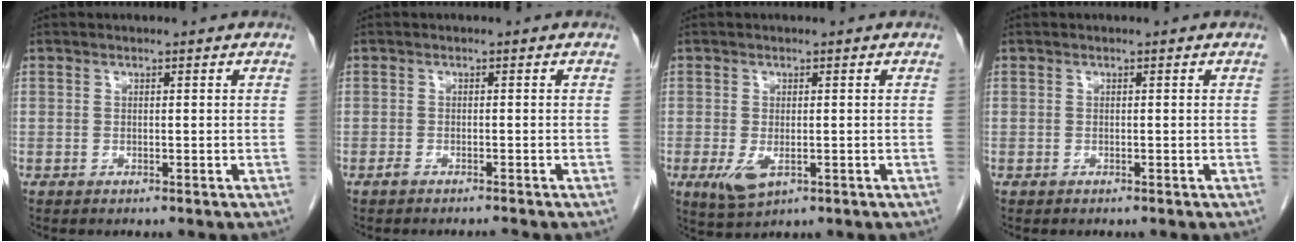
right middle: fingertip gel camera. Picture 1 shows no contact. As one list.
[{"total": 1.3, "force": [-1.2, -0.1, 0.5], "torque": [-0.013, -0.003, -0.020]}, {"total": 3.9, "force": [-1.2, 1.8, 3.3], "torque": [-0.065, -0.011, -0.011]}, {"total": 0.0}]